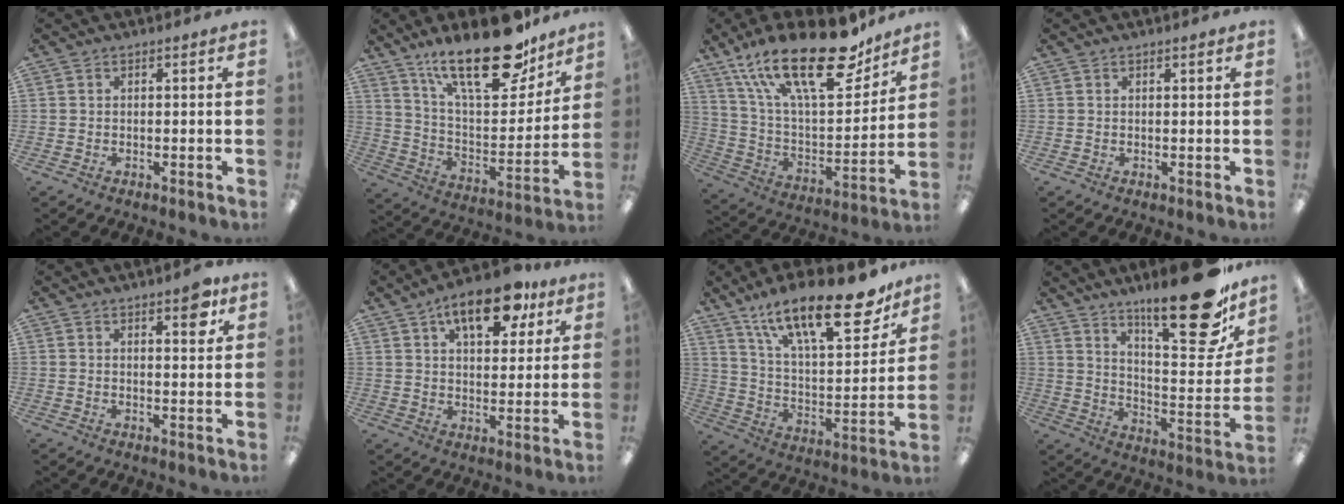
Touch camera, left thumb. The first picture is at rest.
{"total": 25.9, "force": [17.4, 10.0, 16.3], "torque": [-0.257, -0.098, 0.298]}
{"total": 27.5, "force": [17.3, 10.8, 18.5], "torque": [-0.316, -0.094, 0.298]}
{"total": 0.7, "force": [0.5, 0.1, 0.4], "torque": [-0.009, 0.000, 0.008]}
{"total": 5.3, "force": [3.4, 1.8, 3.7], "torque": [-0.041, -0.015, 0.050]}
{"total": 15.0, "force": [8.7, 6.9, 10.1], "torque": [-0.137, -0.031, 0.142]}
{"total": 25.2, "force": [16.6, 9.2, 16.5], "torque": [-0.241, -0.098, 0.274]}
{"total": 24.3, "force": [17.6, 6.9, 15.2], "torque": [-0.207, -0.127, 0.281]}